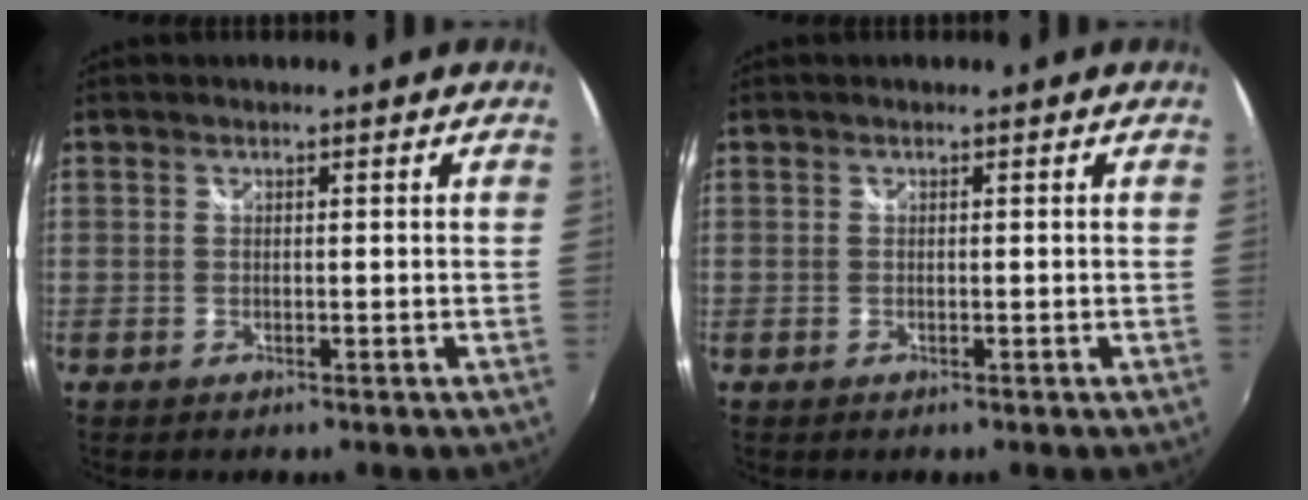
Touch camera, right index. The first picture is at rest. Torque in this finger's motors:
{"motor_torque": [-0.08, 0.08, 0.02, 0.00]}